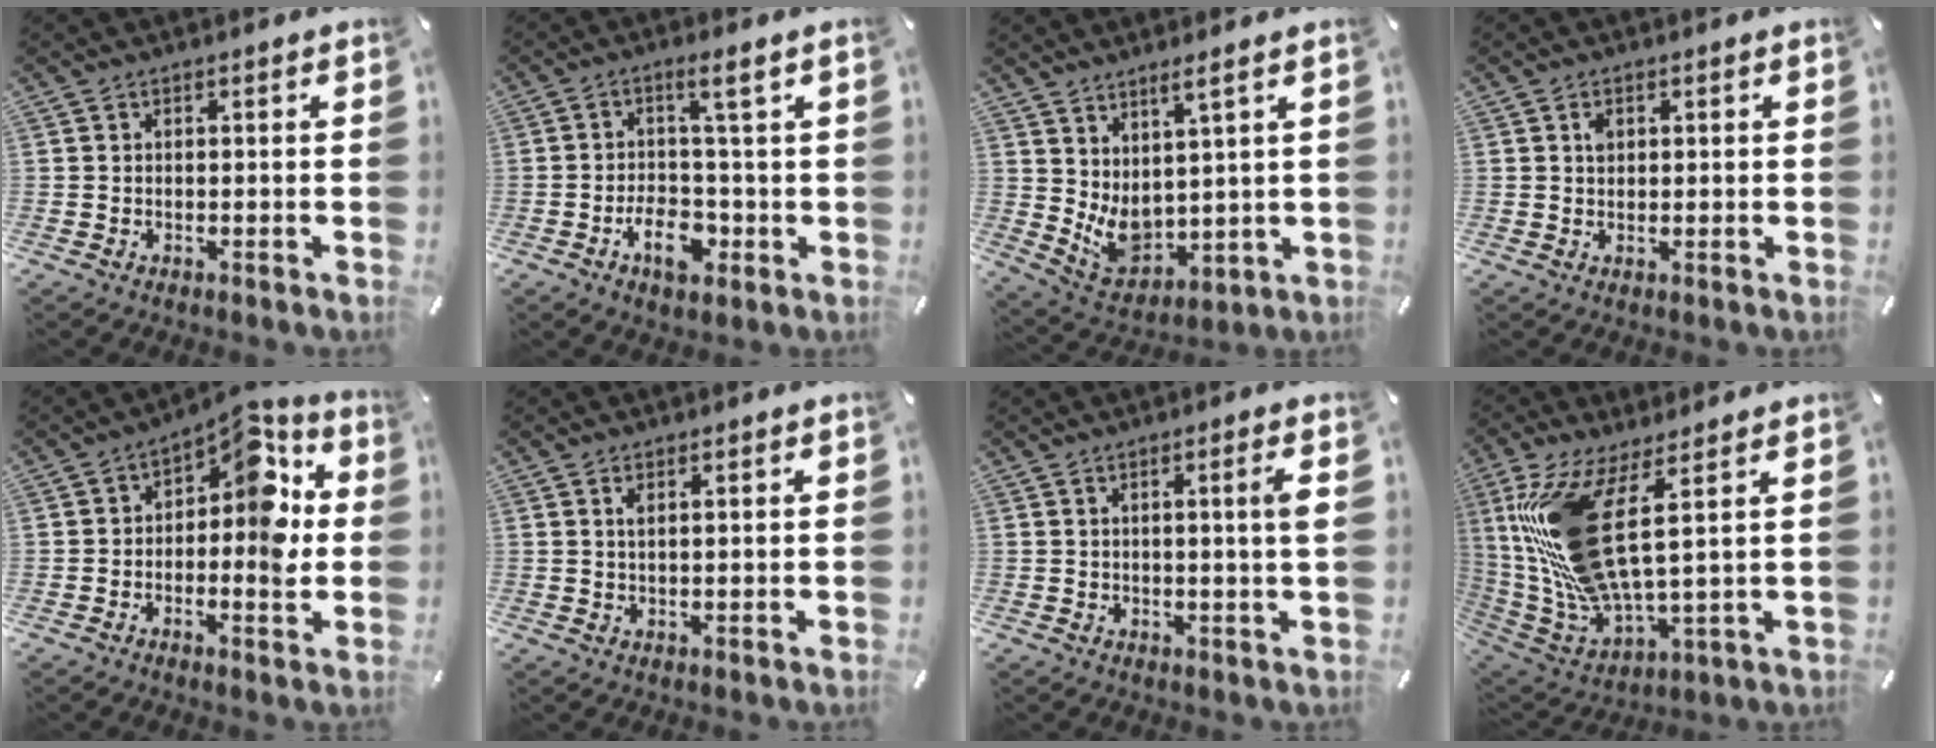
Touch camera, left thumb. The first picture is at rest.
{"total": 8.9, "force": [-1.5, 4.7, 7.3], "torque": [-0.107, 0.006, -0.027]}
{"total": 5.9, "force": [2.4, 3.5, 4.1], "torque": [-0.097, -0.044, 0.048]}
{"total": 1.7, "force": [0.5, 1.2, 0.9], "torque": [-0.005, -0.003, 0.006]}
{"total": 10.4, "force": [2.4, 5.5, 8.5], "torque": [-0.092, -0.044, 0.034]}
{"total": 1.6, "force": [0.7, 0.5, 1.3], "torque": [-0.028, -0.001, 0.012]}
{"total": 4.5, "force": [0.9, -0.2, 4.4], "torque": [-0.081, -0.005, 0.010]}
{"total": 20.0, "force": [5.9, 6.8, 17.8], "torque": [-0.384, -0.027, 0.099]}